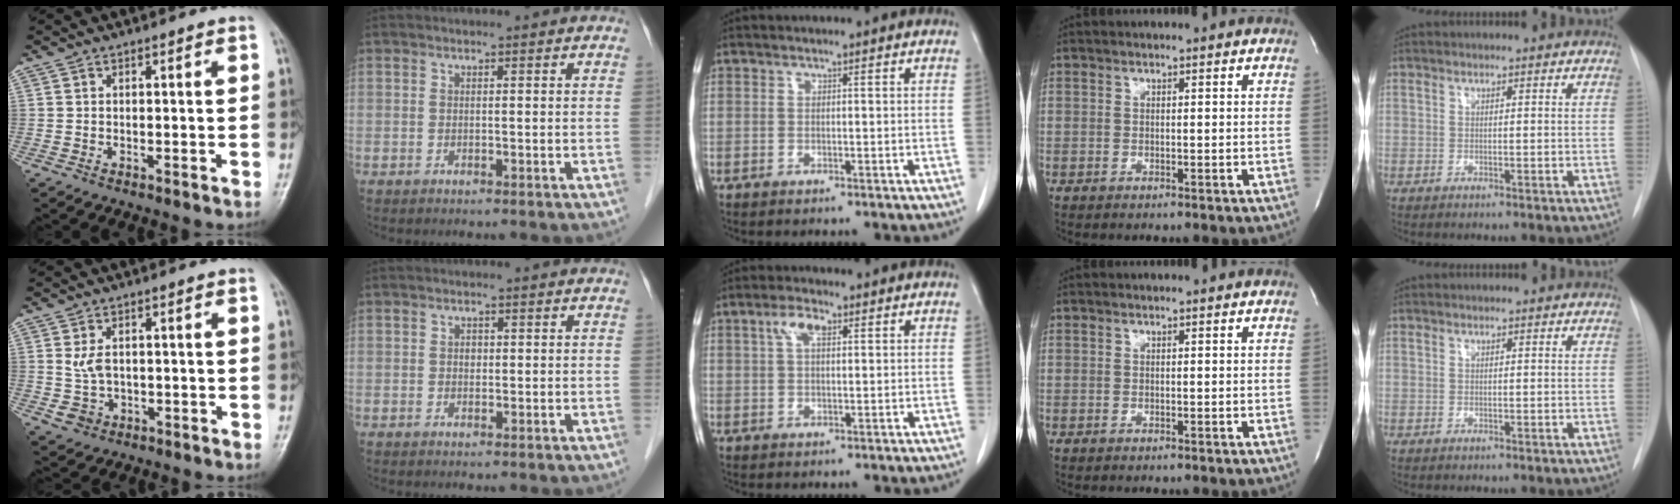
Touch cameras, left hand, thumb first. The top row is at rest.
{"thumb": {"total": 3.7, "force": [0.0, 2.8, 2.4], "torque": [-0.037, 0.000, 0.006]}, "index": {"total": 1.1, "force": [0.1, 0.9, 0.6], "torque": [-0.013, 0.004, 0.000]}, "middle": {"total": 3.7, "force": [1.6, 1.3, 3.0], "torque": [-0.065, 0.010, 0.033]}}